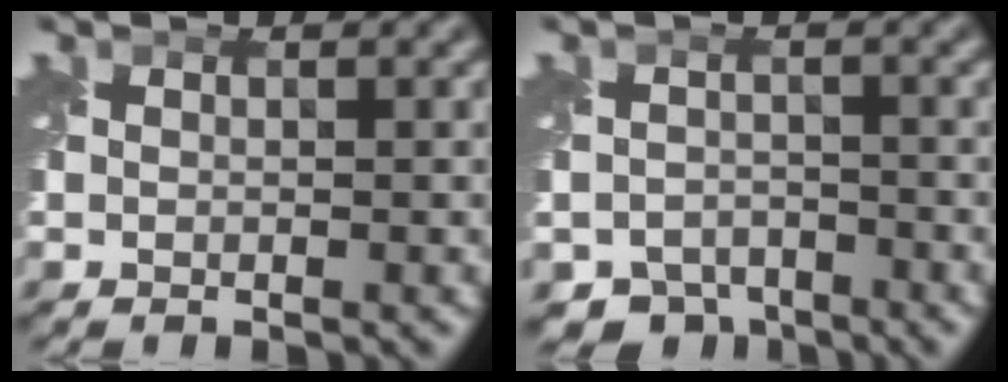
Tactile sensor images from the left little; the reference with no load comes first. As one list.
[{"total": 3.9, "force": [-3.2, 2.1, 0.5], "torque": [0.001, -0.009, -0.056]}]